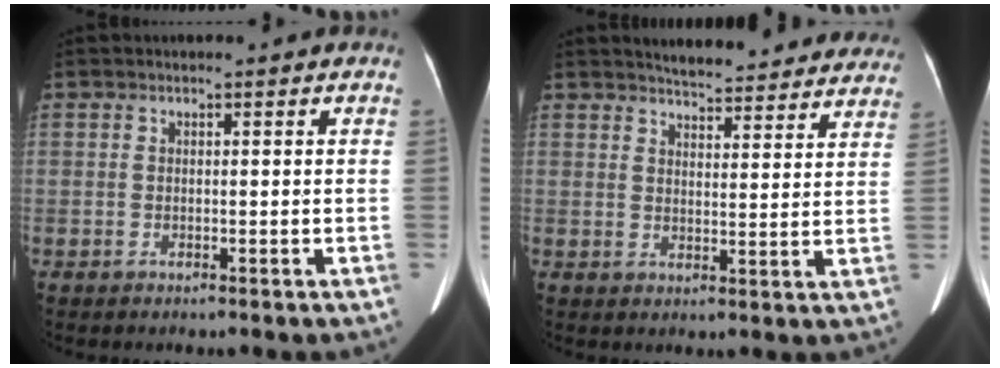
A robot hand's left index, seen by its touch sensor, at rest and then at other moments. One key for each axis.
{"total": 18.1, "fx": 16.9, "fy": 3.7, "fz": 5.3, "tx": -0.055, "ty": -0.015, "tz": 0.192}